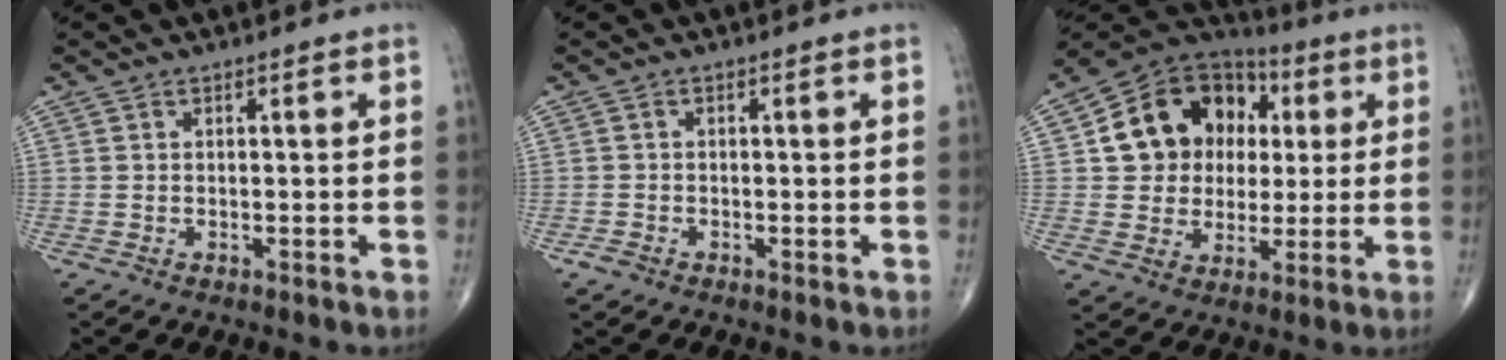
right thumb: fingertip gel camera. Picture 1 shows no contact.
{"total": 1.3, "force": [-0.8, 0.8, 0.6], "torque": [-0.013, -0.001, -0.018]}
{"total": 17.0, "force": [3.3, 14.0, 9.1], "torque": [-0.114, 0.020, 0.057]}